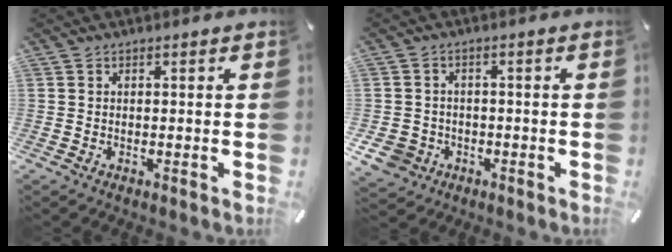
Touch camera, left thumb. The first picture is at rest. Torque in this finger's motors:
{"motor_torque": [-0.09, -0.11, 0.09, 0.05, -0.05]}